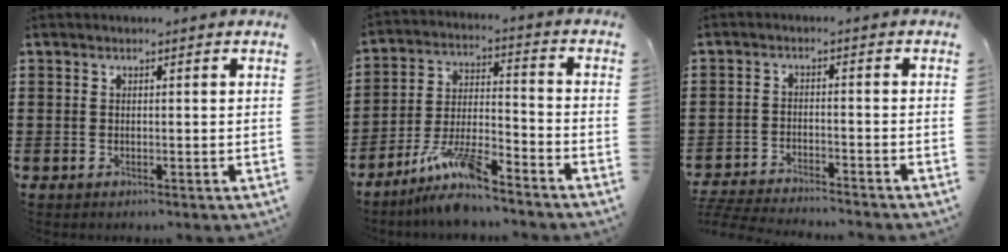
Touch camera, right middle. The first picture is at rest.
{"total": 9.4, "force": [-8.2, 1.3, 4.5], "torque": [-0.093, 0.010, -0.159]}
{"total": 4.1, "force": [-4.1, -0.1, 0.4], "torque": [-0.024, -0.007, -0.089]}